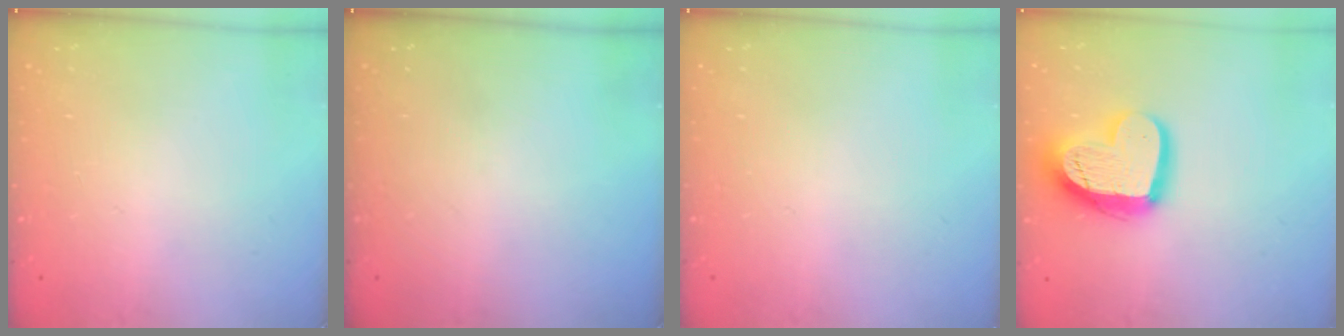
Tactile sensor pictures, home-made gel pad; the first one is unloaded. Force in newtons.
{"total": 0.0}
{"total": 0.0}
{"total": 18.3, "press": 18.2, "slide": 1.6}